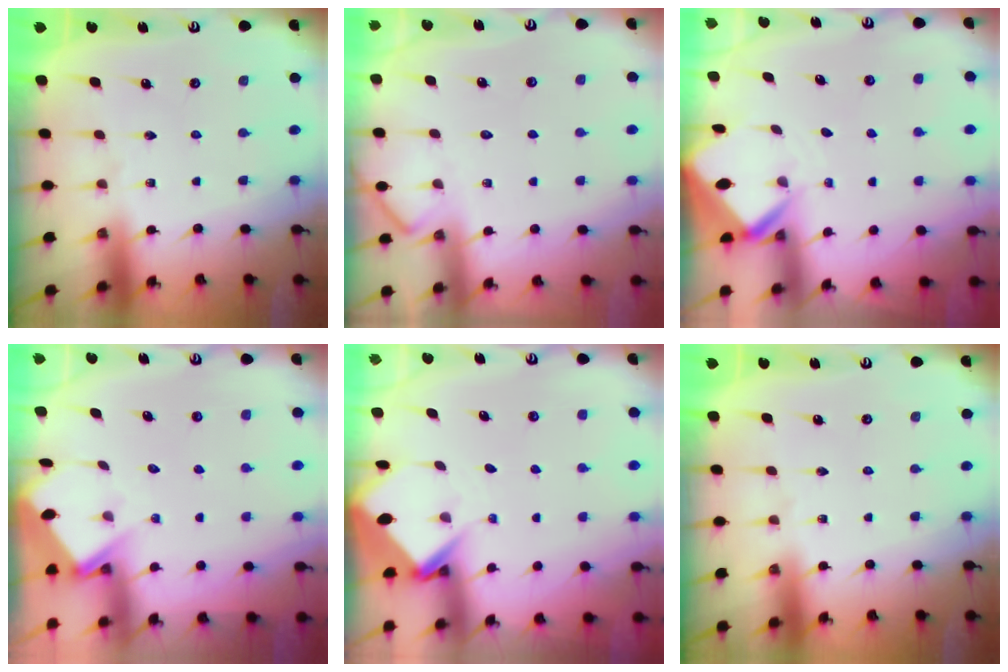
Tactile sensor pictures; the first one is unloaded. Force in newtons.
{"total": 3.5, "press": 3.5, "slide": 0.4}
{"total": 3.2, "press": 3.2, "slide": 0.2}
{"total": 3.9, "press": 3.9, "slide": 0.4}
{"total": 3.8, "press": 3.8, "slide": 0.2}
{"total": 0.0}